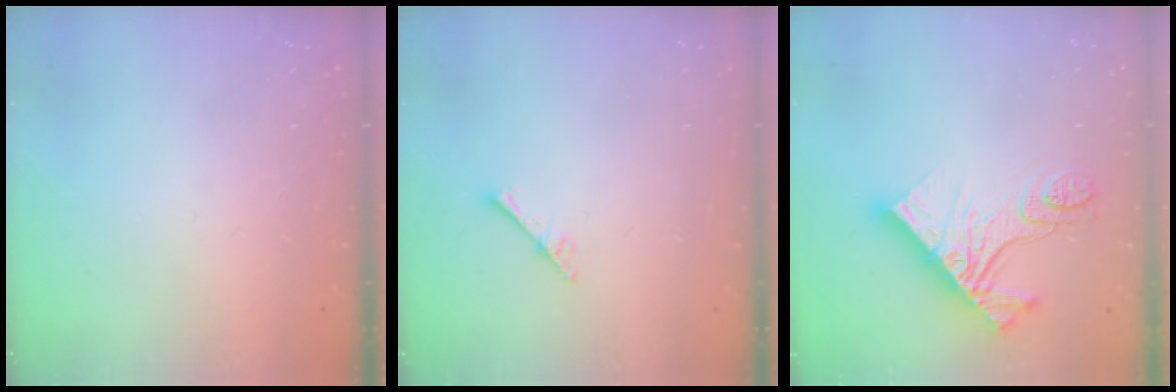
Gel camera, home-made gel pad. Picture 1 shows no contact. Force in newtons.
{"total": 2.3, "press": 2.3, "slide": 0.2}
{"total": 15.2, "press": 15.2, "slide": 1.3}